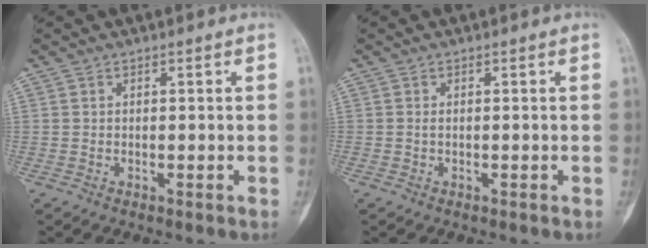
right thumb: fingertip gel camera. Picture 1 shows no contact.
{"total": 2.2, "force": [-1.1, 1.7, 0.8], "torque": [-0.020, 0.004, -0.025]}